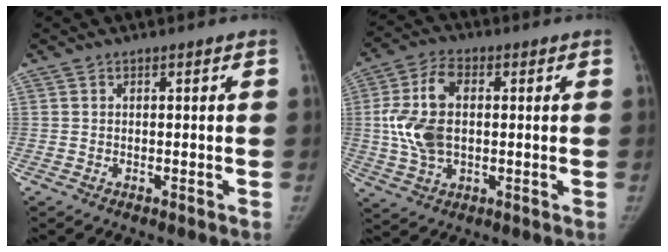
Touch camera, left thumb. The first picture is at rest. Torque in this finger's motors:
{"motor_torque": [1.42, 1.40, 1.12, -0.61, 0.35]}